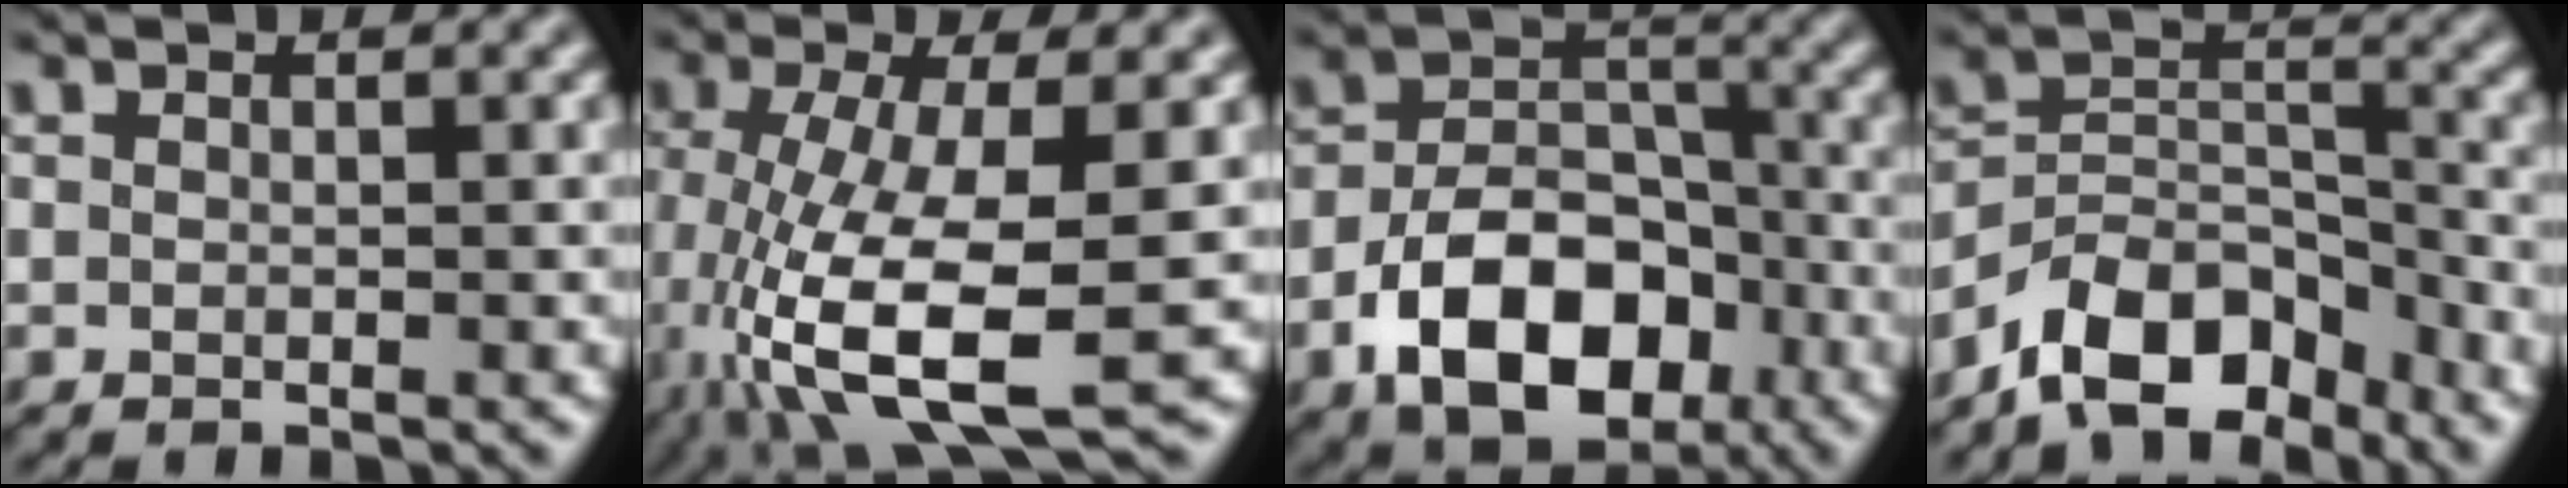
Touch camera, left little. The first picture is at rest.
{"total": 10.8, "force": [-4.2, 3.2, 9.5], "torque": [-0.199, -0.020, -0.074]}
{"total": 10.2, "force": [-4.7, 6.3, 6.5], "torque": [-0.117, -0.002, -0.079]}
{"total": 8.5, "force": [-6.5, 4.1, 3.7], "torque": [-0.053, 0.005, -0.129]}